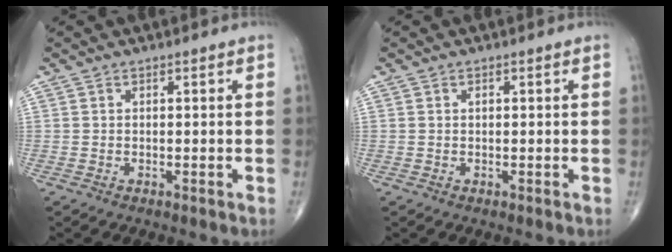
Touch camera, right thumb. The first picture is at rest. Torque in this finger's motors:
{"motor_torque": [-0.11, 0.24, 0.12, 0.06, 0.01]}